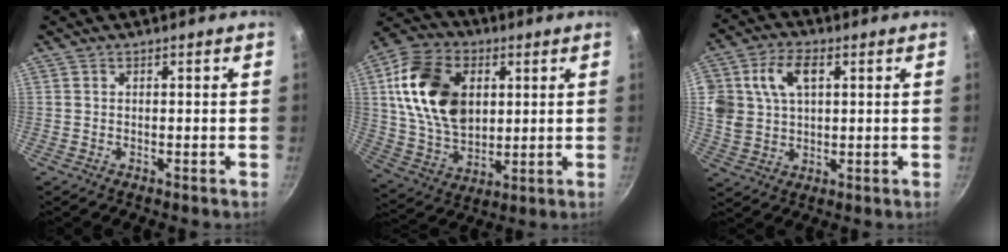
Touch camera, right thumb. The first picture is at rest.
{"total": 19.6, "force": [4.2, 13.5, 13.6], "torque": [-0.228, -0.005, 0.077]}
{"total": 12.0, "force": [3.6, 8.2, 8.0], "torque": [-0.155, 0.006, 0.066]}